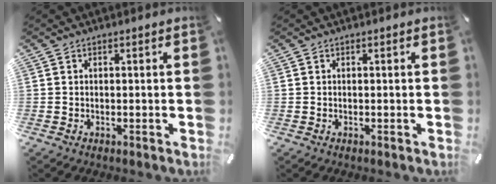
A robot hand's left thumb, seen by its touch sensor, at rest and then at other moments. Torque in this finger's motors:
{"motor_torque": [0.00, 0.00, 0.00, 0.00, 0.00]}